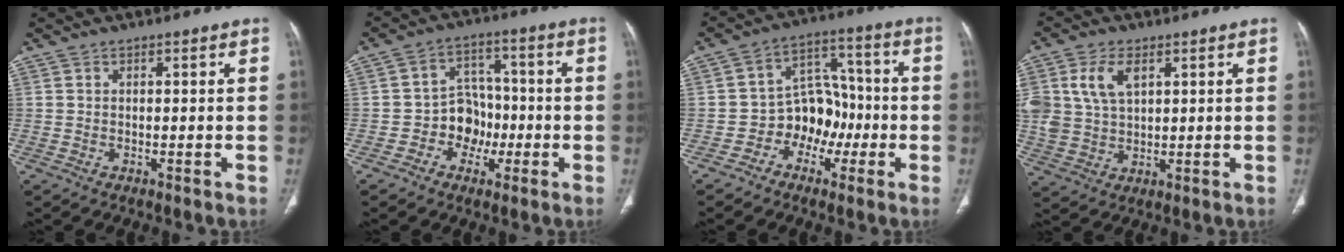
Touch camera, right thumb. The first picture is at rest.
{"total": 8.1, "force": [-2.4, 6.8, 3.8], "torque": [-0.014, 0.035, -0.047]}
{"total": 10.0, "force": [-3.2, 7.9, 5.4], "torque": [-0.035, 0.049, -0.060]}
{"total": 9.8, "force": [3.6, 6.0, 6.8], "torque": [-0.140, -0.001, 0.076]}